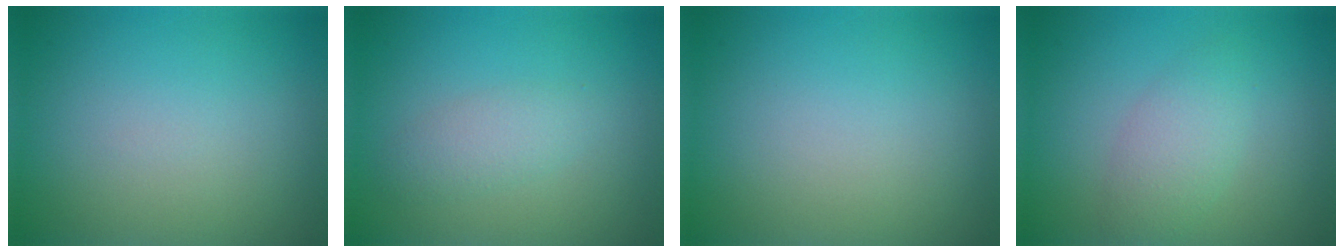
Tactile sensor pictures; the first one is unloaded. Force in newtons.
{"total": 2.0, "press": 2.0, "slide": 0.2}
{"total": 0.0}
{"total": 2.7, "press": 2.7, "slide": 0.1}